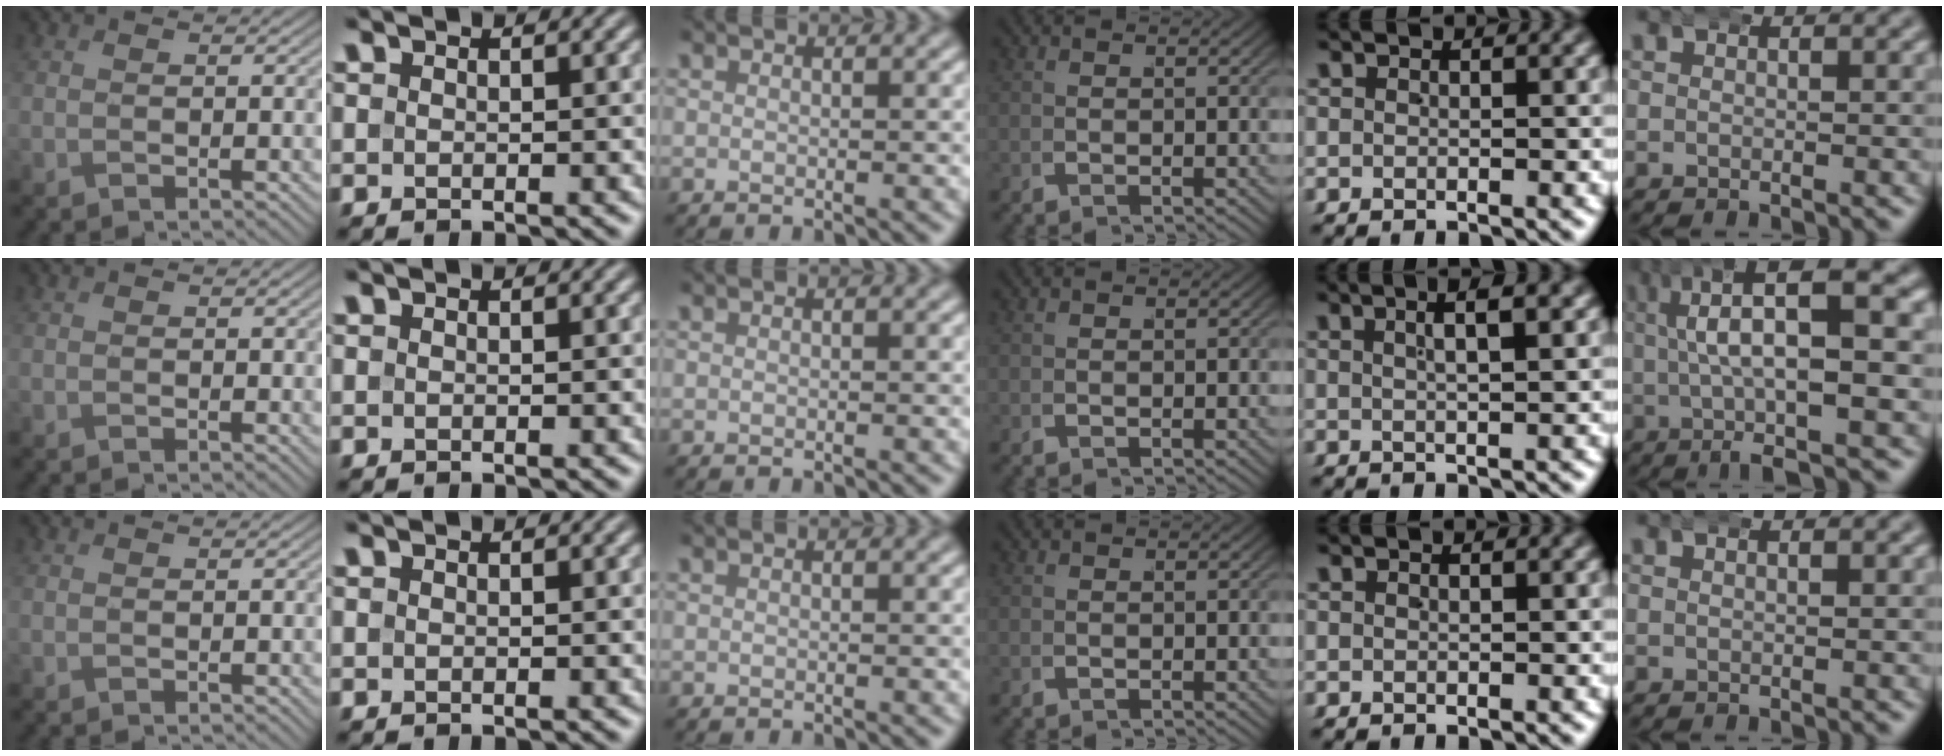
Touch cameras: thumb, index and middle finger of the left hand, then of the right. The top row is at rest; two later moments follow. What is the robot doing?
{"motion": "wrap", "object": "arm wrap"}